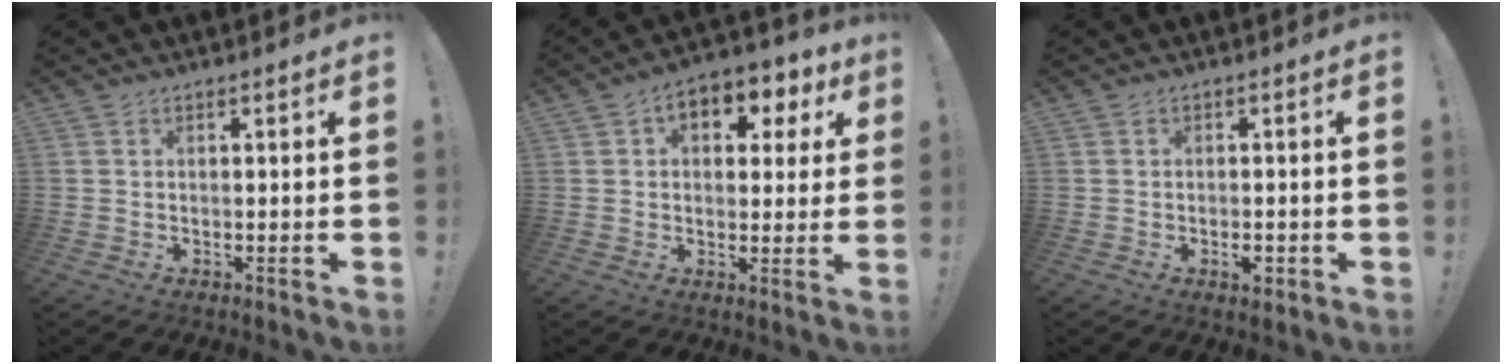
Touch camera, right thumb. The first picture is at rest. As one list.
[{"total": 8.1, "force": [2.9, 5.6, 5.2], "torque": [-0.063, -0.013, 0.050]}, {"total": 2.7, "force": [-1.5, 1.1, 2.0], "torque": [-0.022, 0.005, -0.024]}]